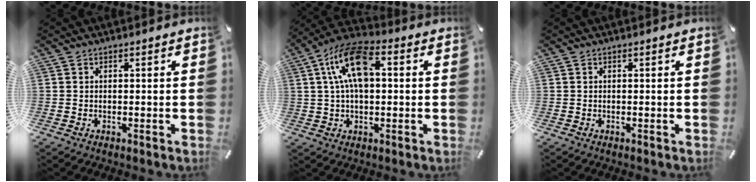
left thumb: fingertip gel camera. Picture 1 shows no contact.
{"total": 12.7, "force": [3.0, 7.2, 10.0], "torque": [-0.200, 0.008, 0.056]}
{"total": 0.0}